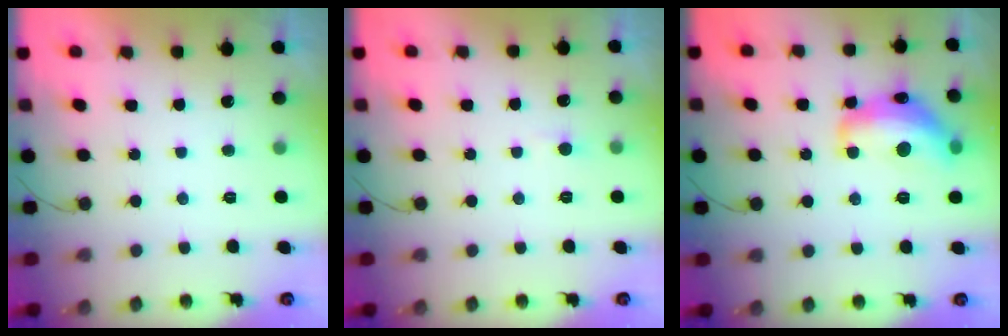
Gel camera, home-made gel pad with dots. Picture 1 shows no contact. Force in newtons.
{"total": 2.0, "press": 2.0, "slide": 0.2}
{"total": 16.6, "press": 16.6, "slide": 0.9}